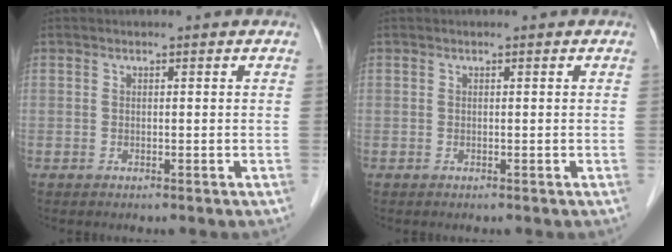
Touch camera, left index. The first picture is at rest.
{"total": 0.0}